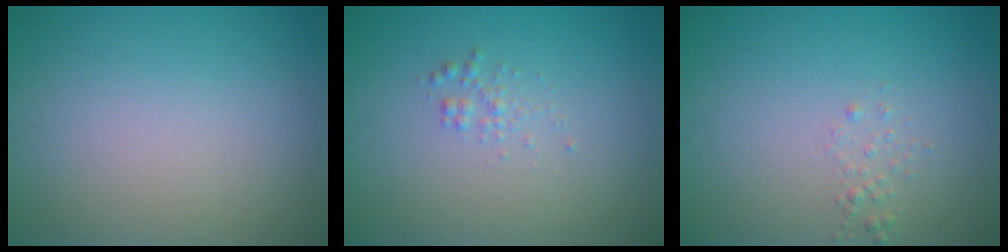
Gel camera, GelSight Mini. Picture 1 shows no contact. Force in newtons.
{"total": 1.0, "press": 1.0, "slide": 0.0}
{"total": 0.7, "press": 0.7, "slide": 0.1}